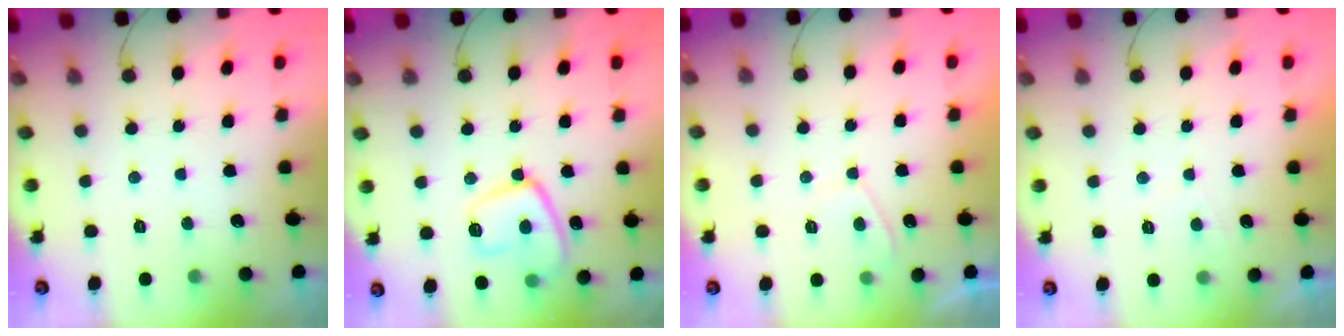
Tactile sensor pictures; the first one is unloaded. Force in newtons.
{"total": 12.6, "press": 12.5, "slide": 1.2}
{"total": 2.4, "press": 2.3, "slide": 0.7}
{"total": 2.0, "press": 1.9, "slide": 0.7}